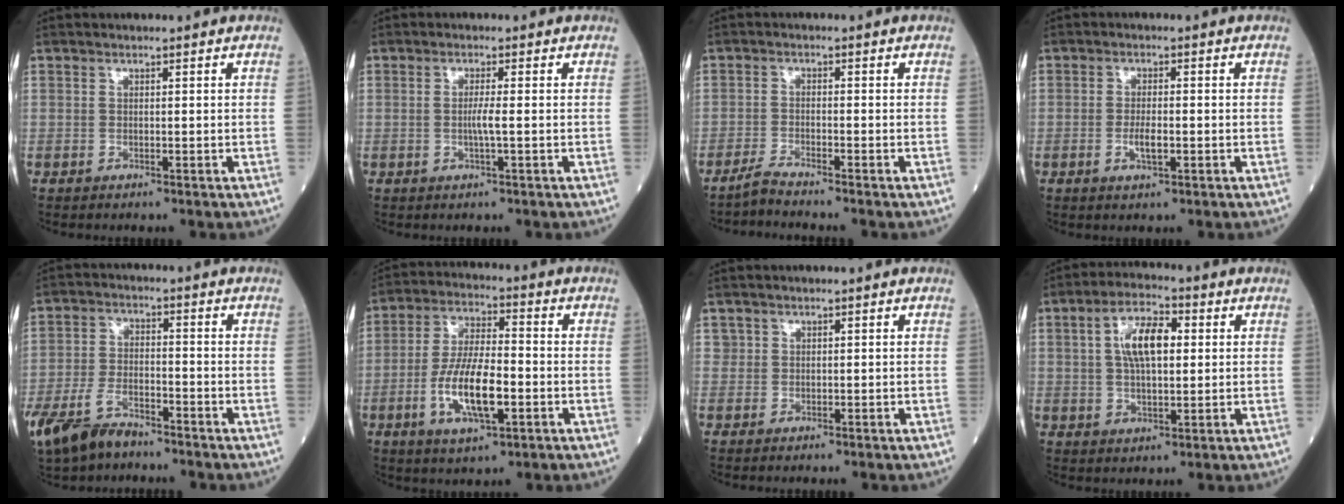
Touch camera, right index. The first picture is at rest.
{"total": 2.1, "force": [-0.3, -0.3, 2.1], "torque": [-0.040, -0.002, -0.006]}
{"total": 2.5, "force": [-2.4, -0.8, 0.6], "torque": [-0.022, -0.012, -0.049]}
{"total": 3.1, "force": [-0.9, 0.8, 2.8], "torque": [-0.058, -0.001, -0.014]}
{"total": 9.5, "force": [-7.2, 3.7, 5.1], "torque": [-0.106, -0.020, -0.135]}
{"total": 11.3, "force": [-3.1, 3.4, 10.4], "torque": [-0.207, -0.002, -0.057]}
{"total": 0.7, "force": [0.3, 0.6, 0.0], "torque": [0.007, 0.005, 0.007]}
{"total": 8.4, "force": [1.8, 3.3, 7.5], "torque": [-0.143, 0.017, 0.031]}